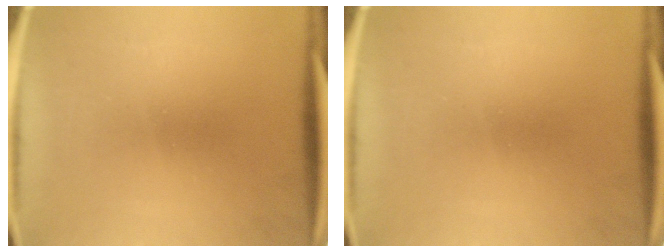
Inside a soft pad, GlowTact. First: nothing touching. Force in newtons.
{"total": 0.0}